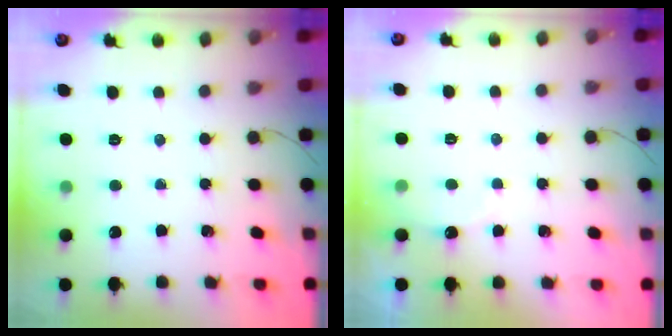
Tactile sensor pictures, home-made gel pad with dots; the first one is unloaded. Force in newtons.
{"total": 4.0, "press": 3.9, "slide": 0.9}